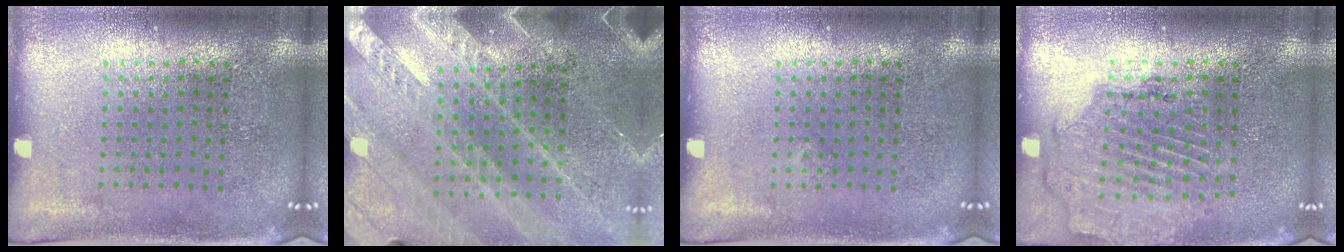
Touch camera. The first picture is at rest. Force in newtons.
{"total": 3.0, "press": 2.6, "slide": 1.4}
{"total": 0.0}
{"total": 1.6, "press": 1.5, "slide": 0.4}